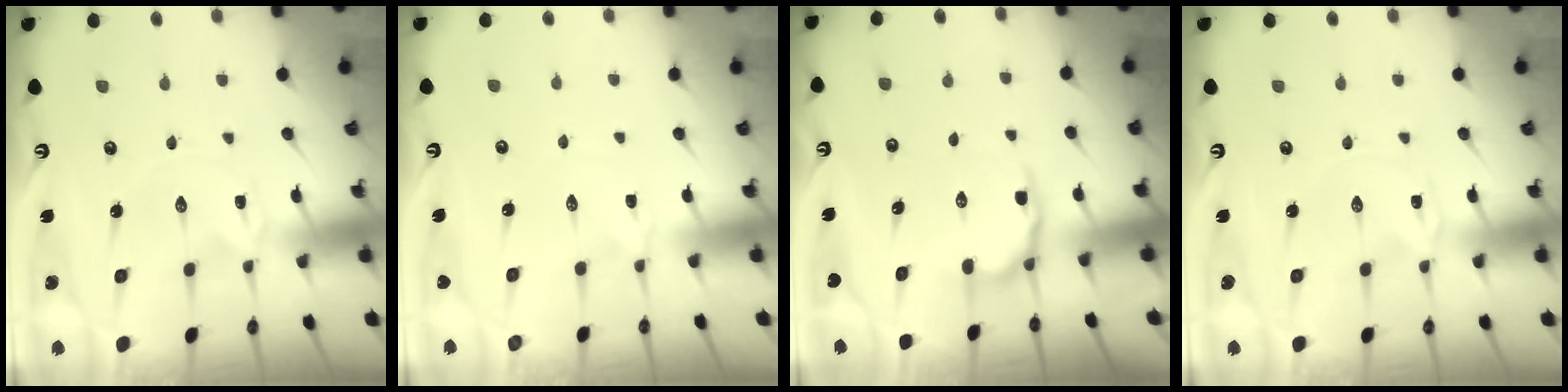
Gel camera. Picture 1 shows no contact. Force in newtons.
{"total": 2.7, "press": 2.7, "slide": 0.4}
{"total": 6.4, "press": 6.0, "slide": 2.4}
{"total": 0.0}